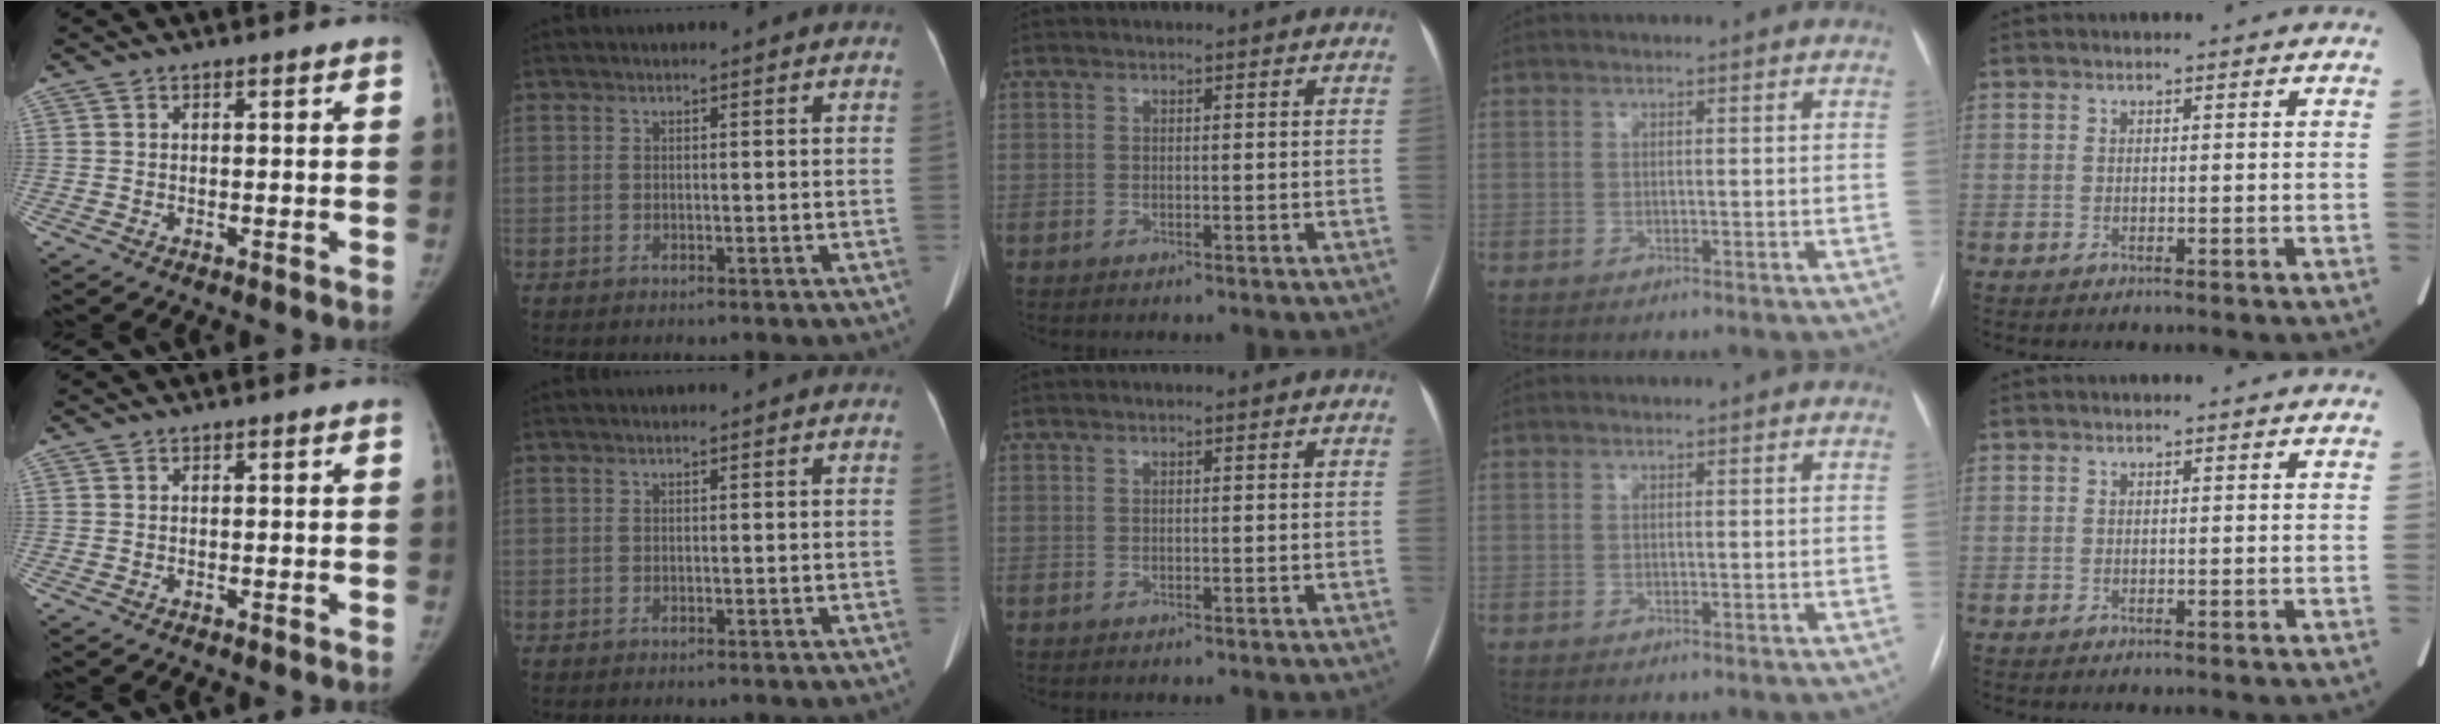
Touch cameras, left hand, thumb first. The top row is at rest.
{}